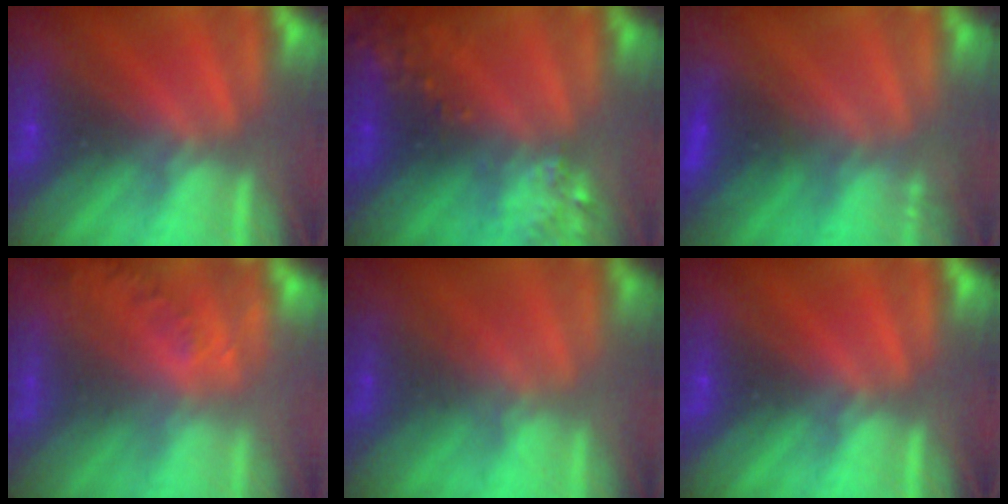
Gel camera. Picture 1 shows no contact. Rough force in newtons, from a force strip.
{"total": 5.6}
{"total": 4.5}
{"total": 1.5}
{"total": 1.8}
{"total": 0.0}